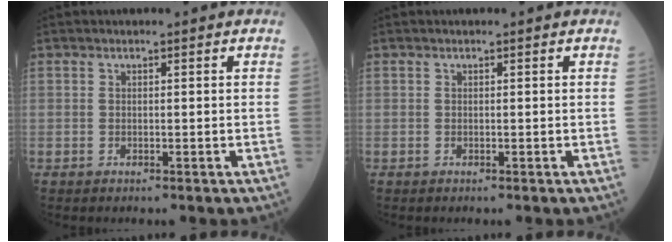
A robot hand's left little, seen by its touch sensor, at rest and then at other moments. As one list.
[{"total": 0.0}]